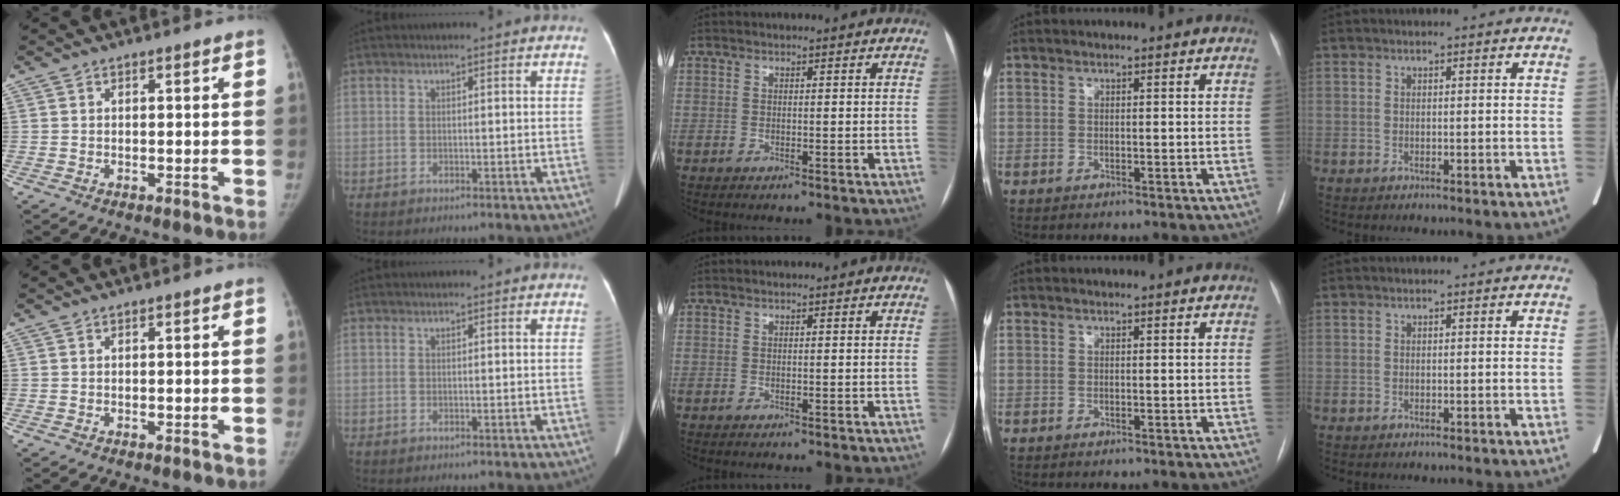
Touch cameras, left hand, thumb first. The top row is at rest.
{}